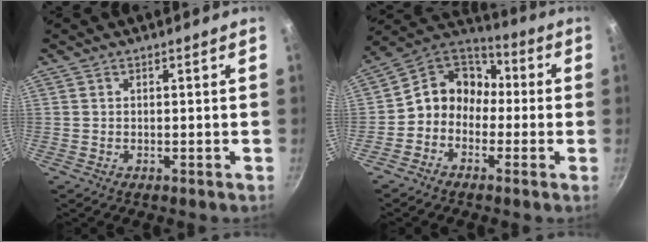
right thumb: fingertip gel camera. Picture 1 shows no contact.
{"total": 10.6, "force": [-1.4, 9.1, 5.3], "torque": [-0.051, 0.049, -0.054]}